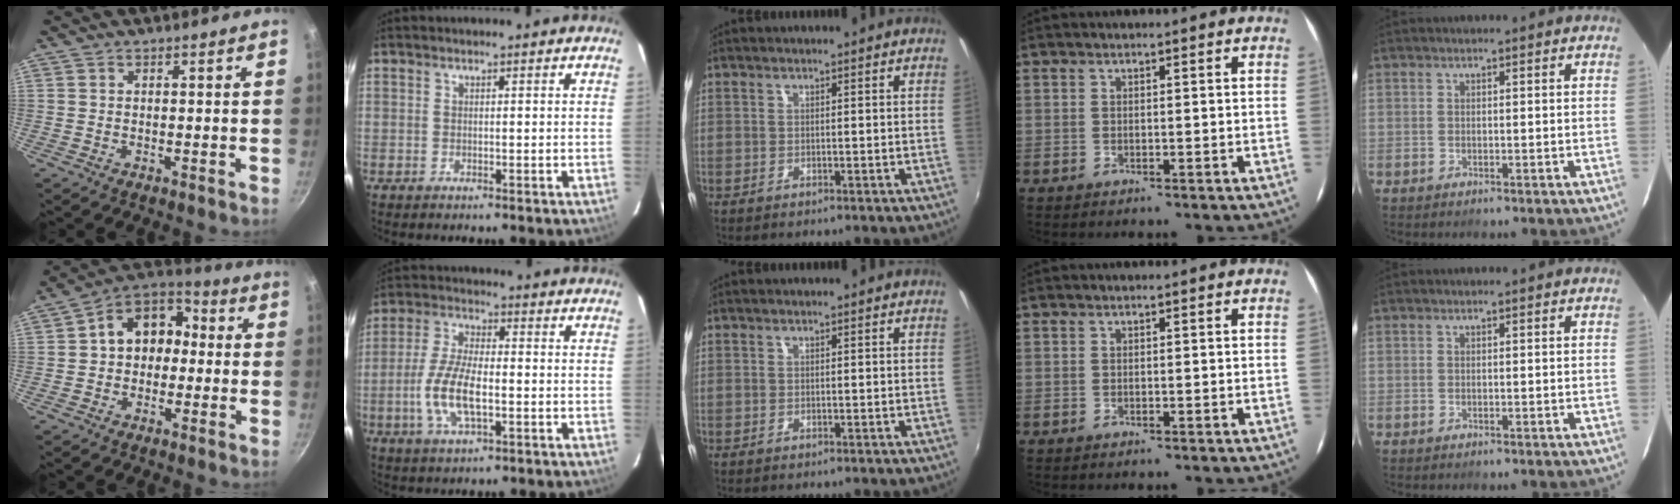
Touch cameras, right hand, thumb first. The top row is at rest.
{"thumb": {"total": 11.5, "force": [0.3, 8.8, 7.3], "torque": [-0.067, 0.041, -0.016]}, "index": {"total": 10.4, "force": [-2.6, 3.9, 9.3], "torque": [-0.194, -0.001, -0.052]}}